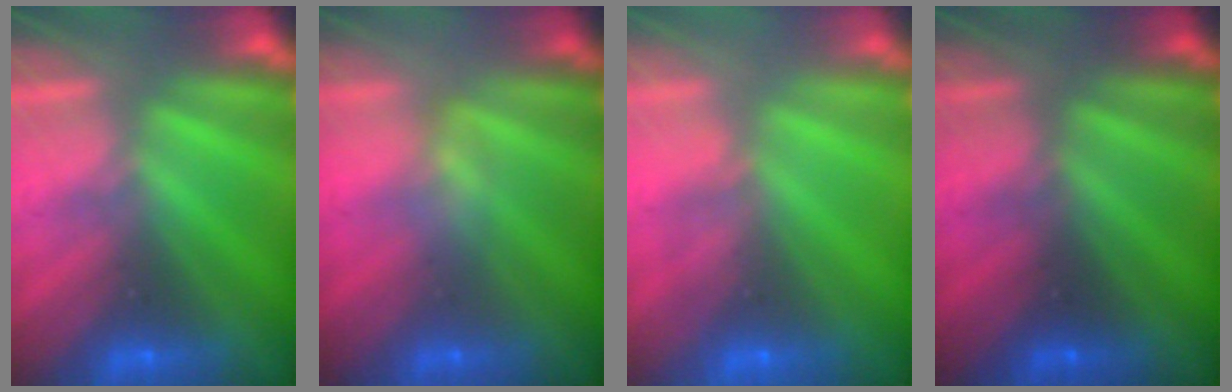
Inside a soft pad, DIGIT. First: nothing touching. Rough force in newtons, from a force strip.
{"total": 2.4}
{"total": 5.1}
{"total": 2.4}